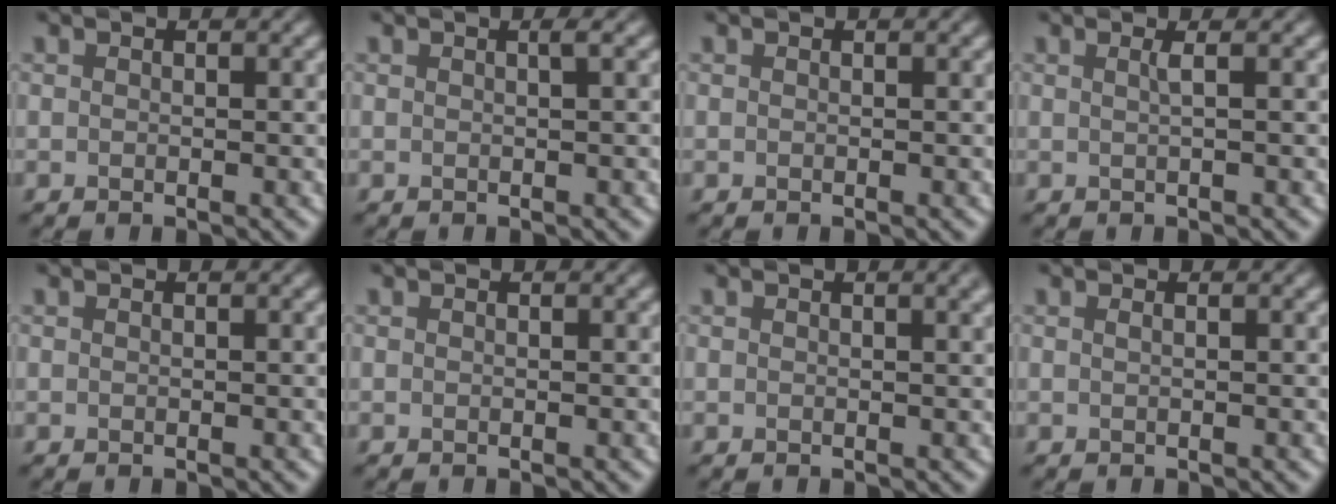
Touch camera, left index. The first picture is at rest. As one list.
[{"total": 0.8, "force": [0.2, 0.2, 0.7], "torque": [-0.006, 0.003, 0.001]}, {"total": 0.0}, {"total": 1.3, "force": [0.3, 0.4, 1.2], "torque": [-0.014, 0.002, -0.001]}, {"total": 0.0}, {"total": 0.0}, {"total": 1.4, "force": [0.7, 0.4, 1.1], "torque": [-0.007, 0.004, 0.009]}, {"total": 0.6, "force": [0.2, 0.3, 0.5], "torque": [-0.006, 0.002, -0.001]}]